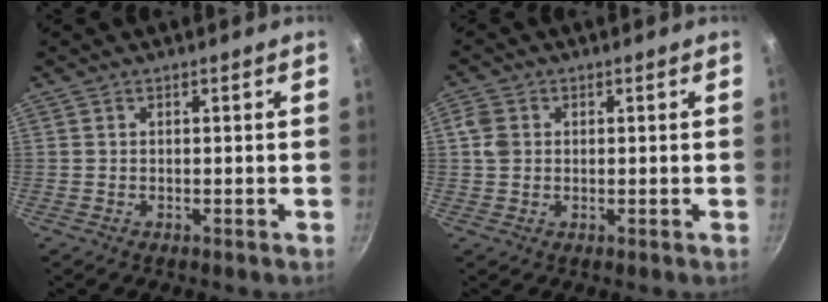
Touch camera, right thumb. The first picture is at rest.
{"total": 3.7, "force": [0.5, 3.0, 2.0], "torque": [-0.031, 0.003, 0.003]}